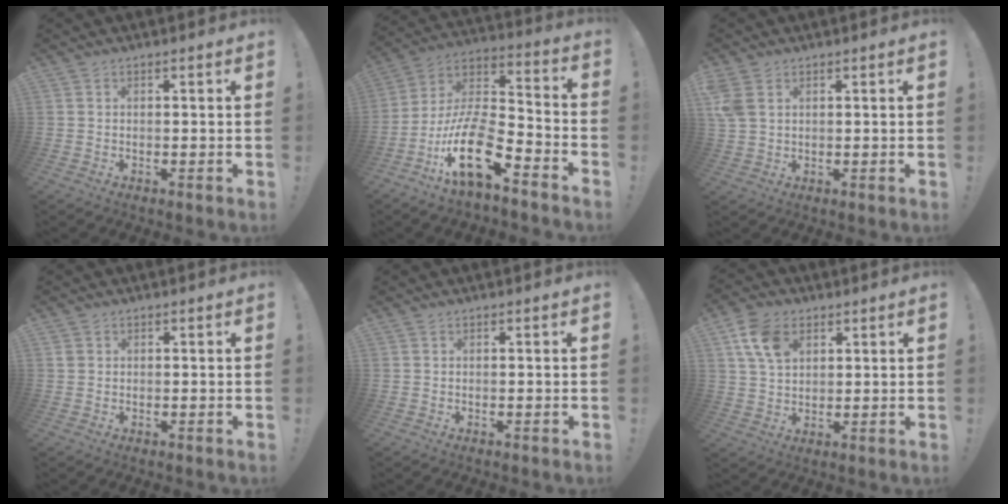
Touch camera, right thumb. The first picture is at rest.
{"total": 19.0, "force": [-9.6, 7.0, 14.9], "torque": [-0.300, 0.048, -0.162]}
{"total": 5.5, "force": [2.2, 3.6, 3.4], "torque": [-0.070, -0.002, 0.048]}
{"total": 1.3, "force": [0.5, 1.2, 0.4], "torque": [-0.006, 0.002, 0.009]}
{"total": 0.0}
{"total": 10.4, "force": [4.6, 7.1, 6.0], "torque": [-0.112, -0.002, 0.091]}